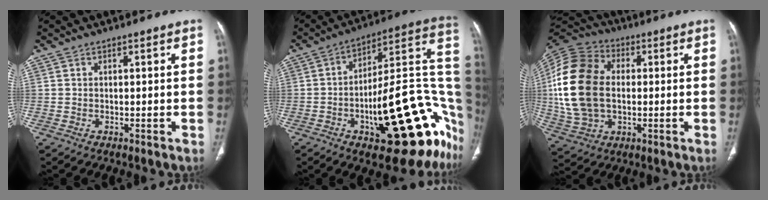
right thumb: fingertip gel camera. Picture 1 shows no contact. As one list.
[{"total": 33.3, "force": [-9.0, 12.4, 29.6], "torque": [-0.306, 0.043, -0.117]}, {"total": 21.0, "force": [0.7, 14.5, 15.2], "torque": [-0.310, 0.015, 0.016]}]